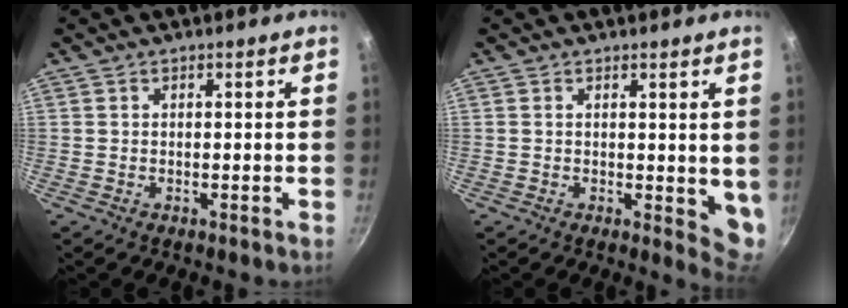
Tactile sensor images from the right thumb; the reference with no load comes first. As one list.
[{"total": 5.0, "force": [1.1, 2.4, 4.2], "torque": [-0.043, -0.013, 0.015]}]